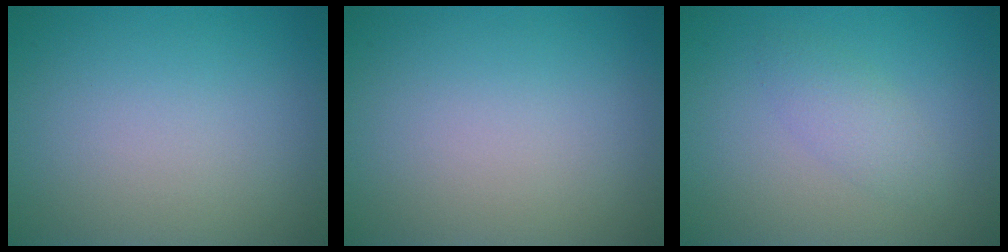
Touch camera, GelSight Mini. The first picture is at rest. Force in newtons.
{"total": 0.0}
{"total": 1.8, "press": 1.8, "slide": 0.2}